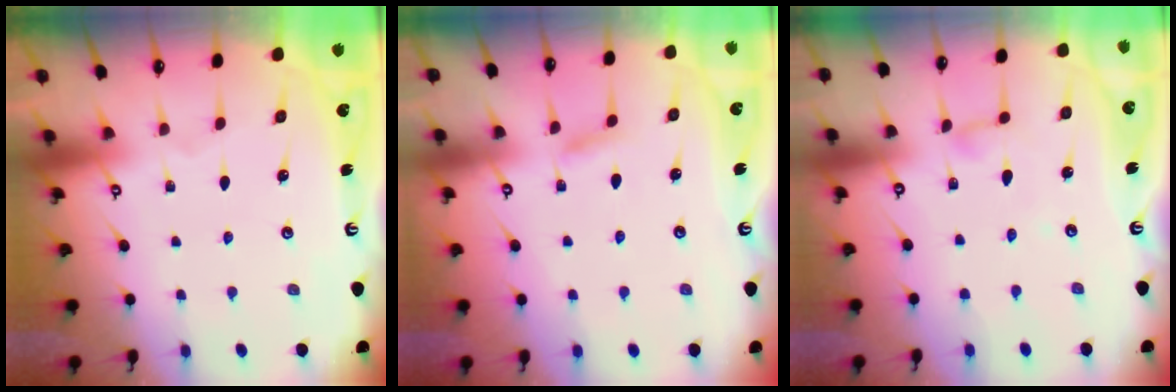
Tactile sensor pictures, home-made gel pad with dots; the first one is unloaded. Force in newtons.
{"total": 4.4, "press": 4.3, "slide": 0.6}
{"total": 3.6, "press": 3.6, "slide": 0.2}